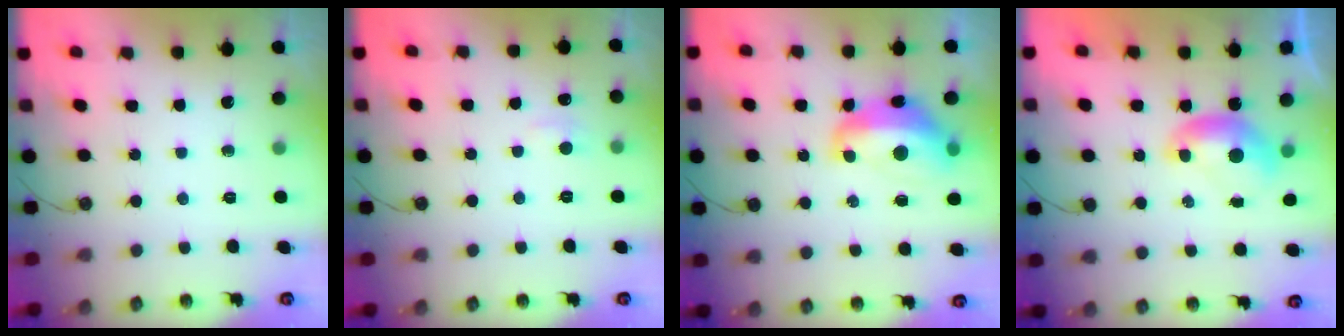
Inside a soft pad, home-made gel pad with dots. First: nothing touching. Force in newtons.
{"total": 1.9, "press": 1.8, "slide": 0.6}
{"total": 7.4, "press": 7.3, "slide": 1.1}
{"total": 0.0}